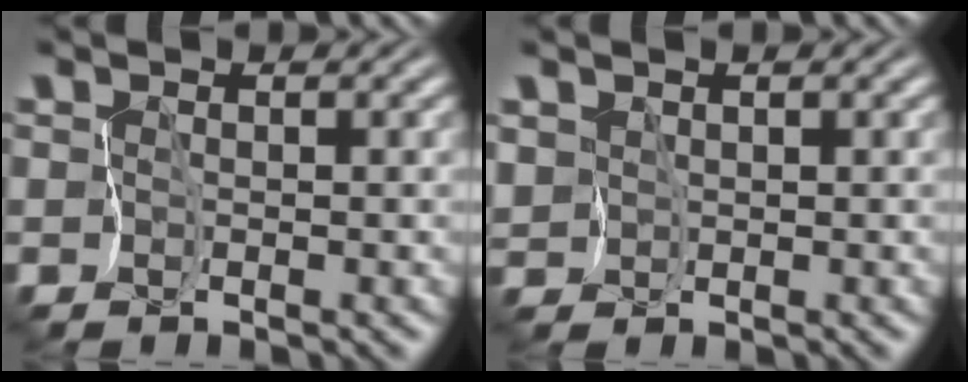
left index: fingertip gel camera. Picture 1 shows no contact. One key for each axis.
{"total": 0.6, "fx": 0.4, "fy": 0.4, "fz": 0.1, "tx": -0.014, "ty": -0.003, "tz": 0.003}